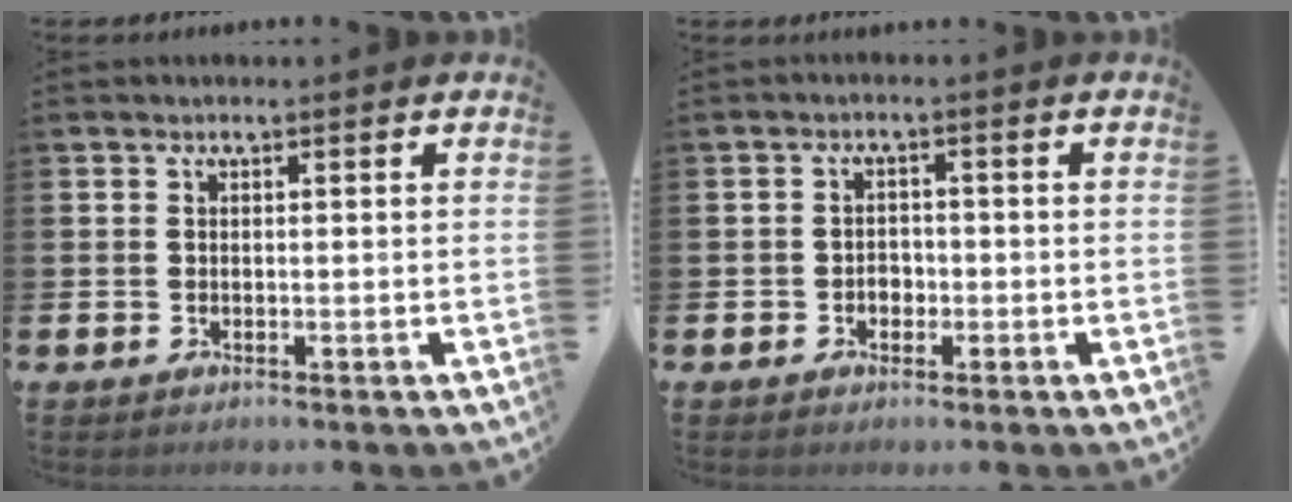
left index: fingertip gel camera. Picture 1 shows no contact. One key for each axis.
{"total": 1.9, "fx": -0.7, "fy": 1.6, "fz": 0.8, "tx": -0.004, "ty": -0.001, "tz": -0.020}